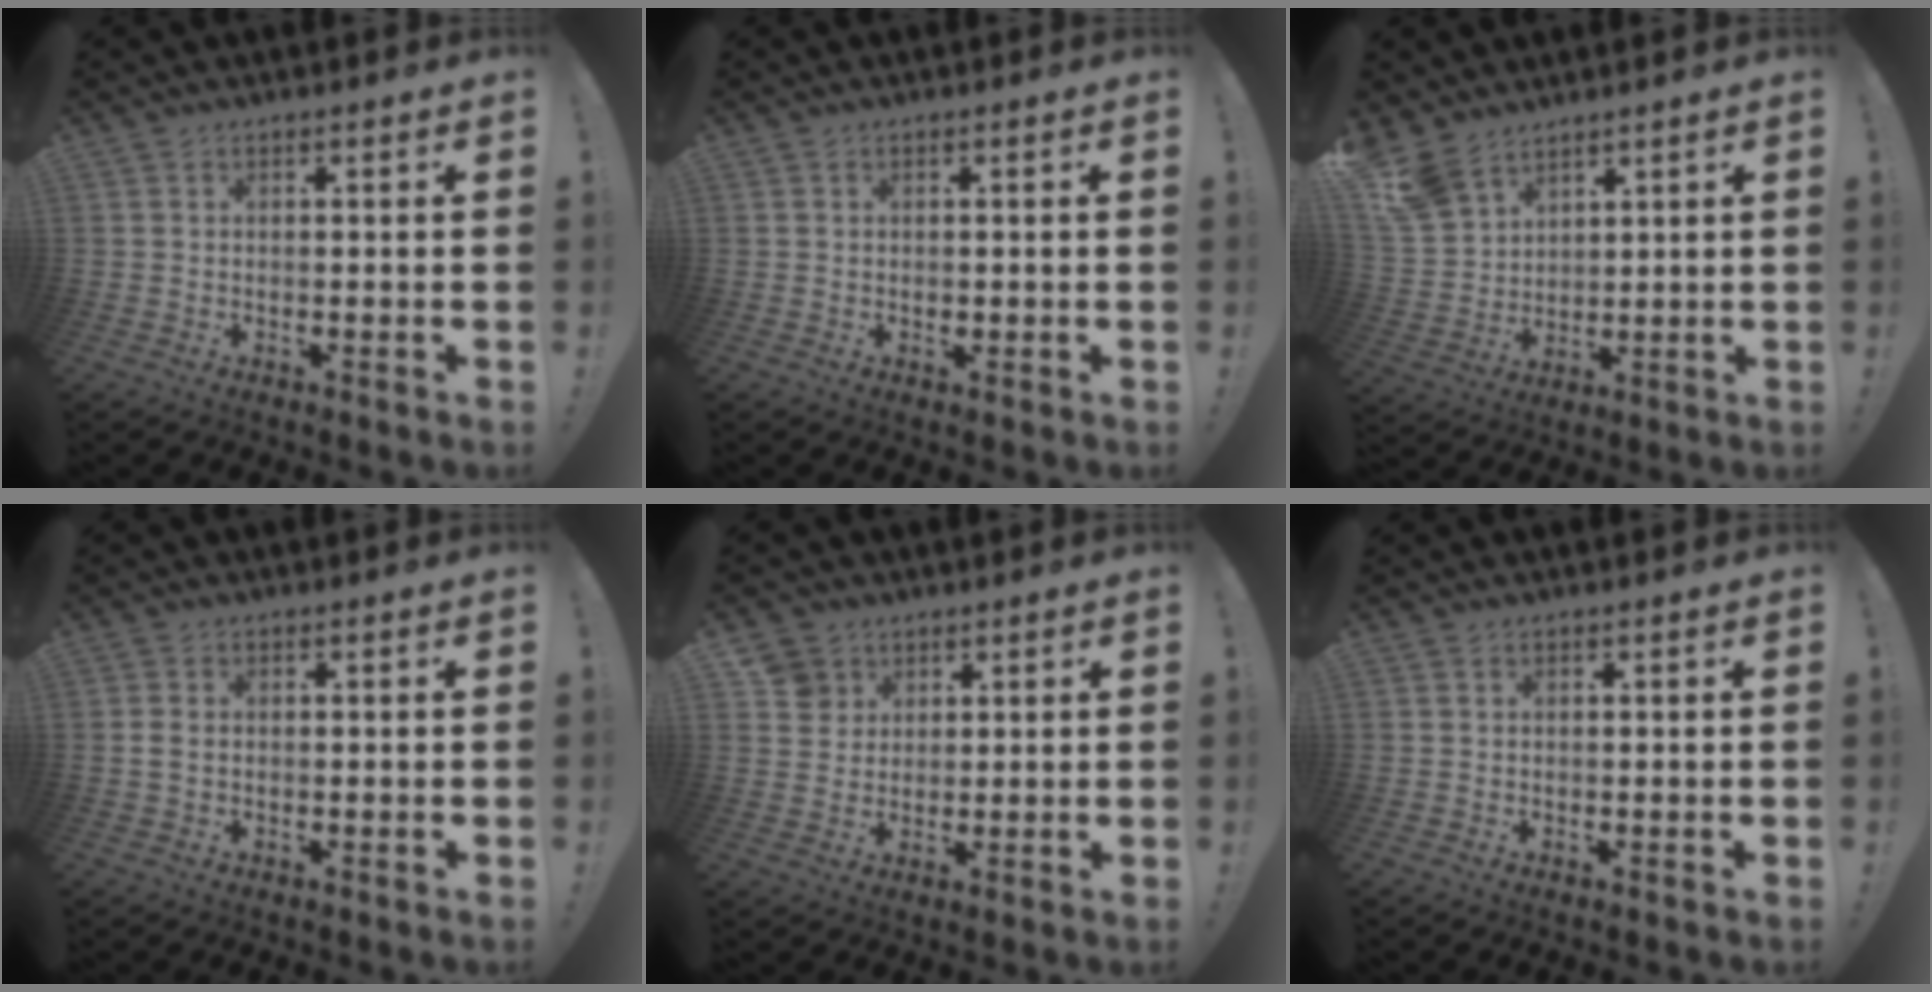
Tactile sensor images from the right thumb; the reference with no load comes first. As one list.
[{"total": 0.6, "force": [-0.1, 0.4, 0.4], "torque": [-0.001, -0.002, -0.004]}, {"total": 9.2, "force": [7.0, 5.0, 3.4], "torque": [-0.073, -0.042, 0.142]}, {"total": 1.8, "force": [0.0, 1.3, 1.3], "torque": [-0.027, 0.006, 0.002]}, {"total": 5.4, "force": [2.8, 4.6, 0.5], "torque": [0.001, -0.016, 0.055]}, {"total": 0.0}]